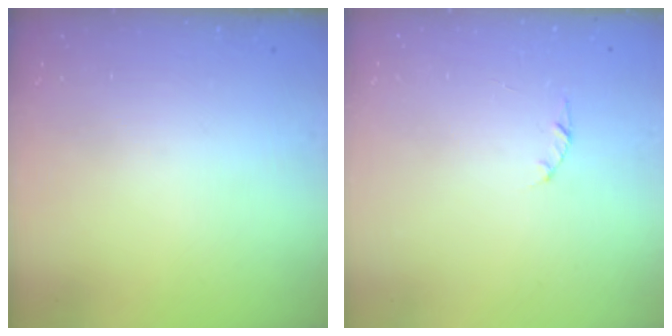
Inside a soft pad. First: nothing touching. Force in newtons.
{"total": 1.4, "press": 1.4, "slide": 0.3}